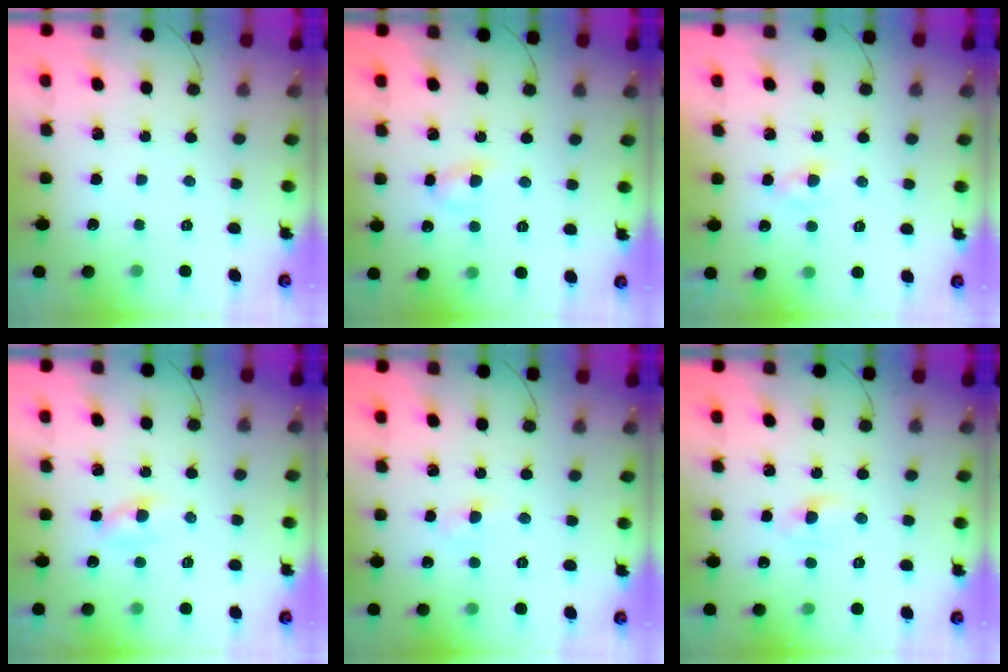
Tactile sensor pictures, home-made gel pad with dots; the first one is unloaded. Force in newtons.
{"total": 4.5, "press": 4.2, "slide": 1.7}
{"total": 1.9, "press": 1.7, "slide": 0.9}
{"total": 2.3, "press": 2.1, "slide": 0.9}
{"total": 2.1, "press": 2.0, "slide": 0.9}
{"total": 2.0, "press": 1.8, "slide": 0.9}